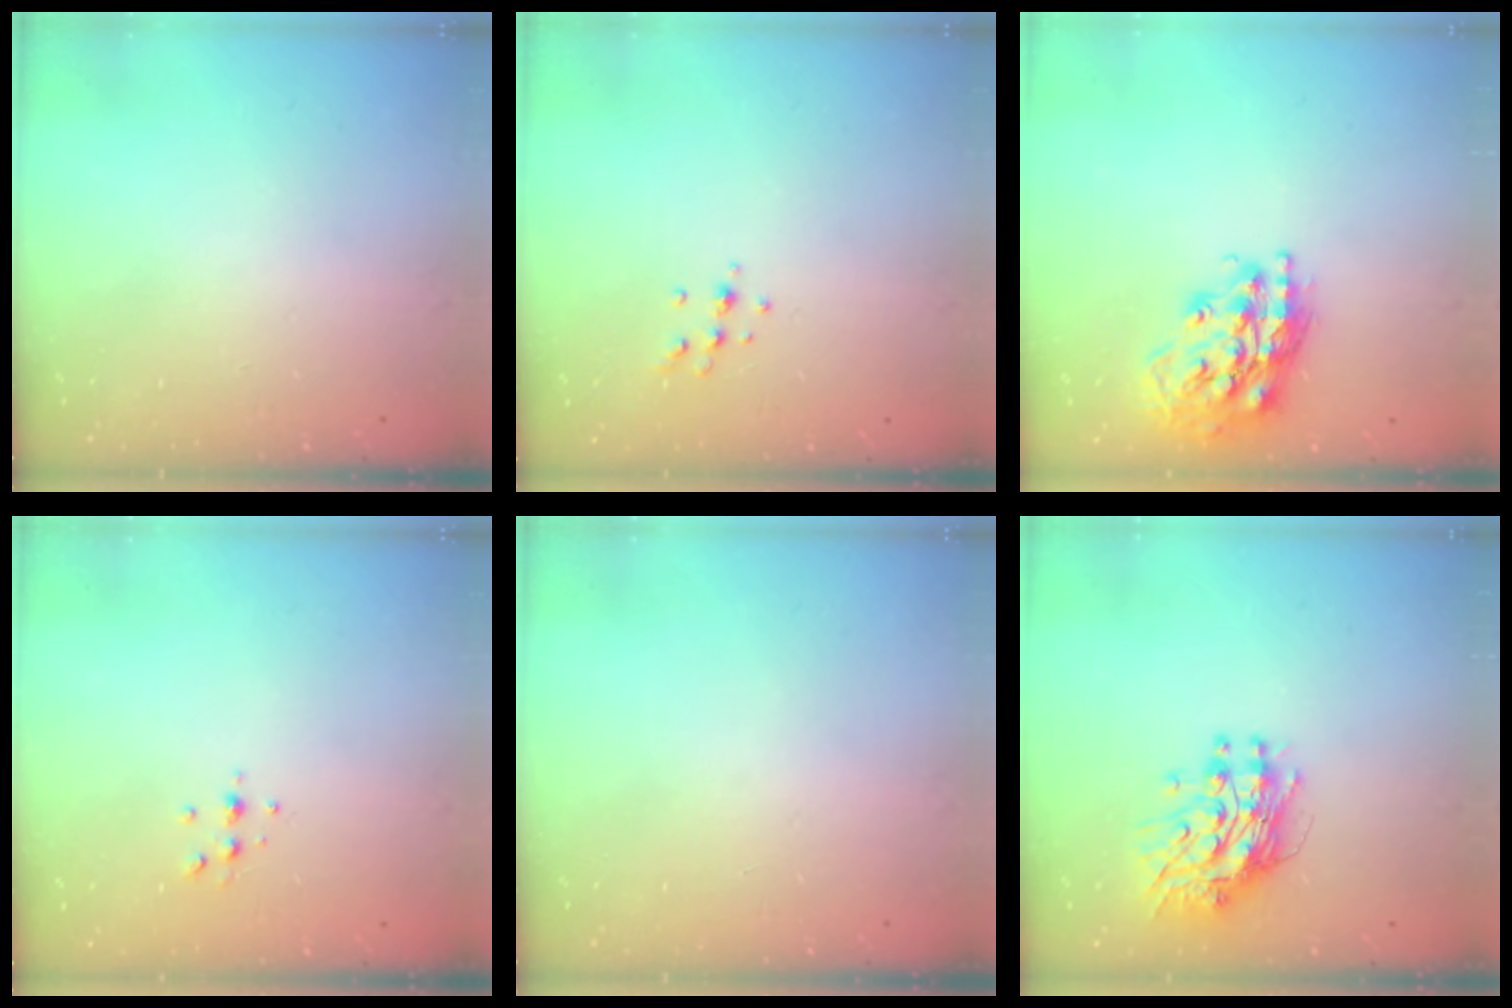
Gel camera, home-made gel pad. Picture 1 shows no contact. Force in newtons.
{"total": 5.1, "press": 4.9, "slide": 1.1}
{"total": 18.4, "press": 18.3, "slide": 1.7}
{"total": 4.3, "press": 4.2, "slide": 1.1}
{"total": 0.0}
{"total": 11.4, "press": 11.3, "slide": 1.0}